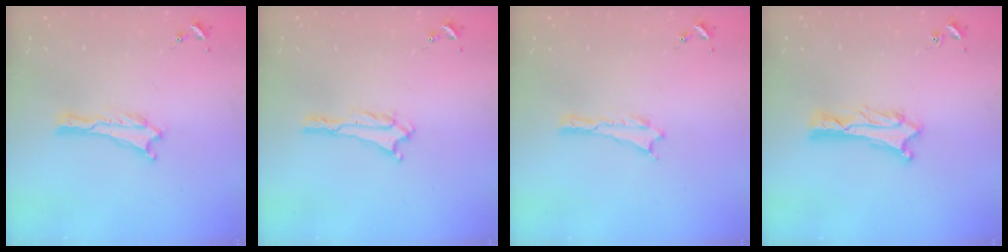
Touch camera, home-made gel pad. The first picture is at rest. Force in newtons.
{"total": 1.0, "press": 1.0, "slide": 0.1}
{"total": 0.0}
{"total": 1.2, "press": 1.1, "slide": 0.1}